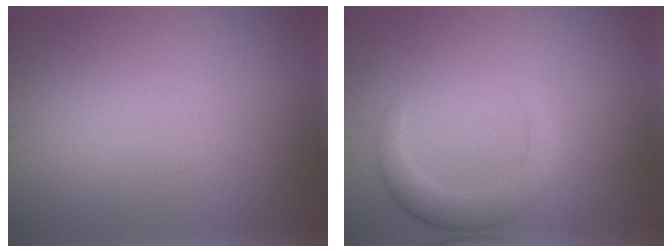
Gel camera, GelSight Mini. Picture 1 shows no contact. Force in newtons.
{"total": 3.1, "press": 3.0, "slide": 0.3}